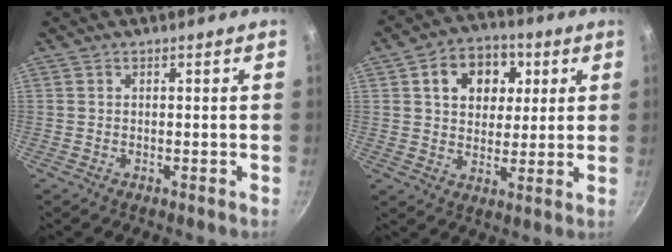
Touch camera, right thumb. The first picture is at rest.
{"total": 12.1, "force": [3.9, 9.2, 6.8], "torque": [-0.071, 0.001, 0.054]}